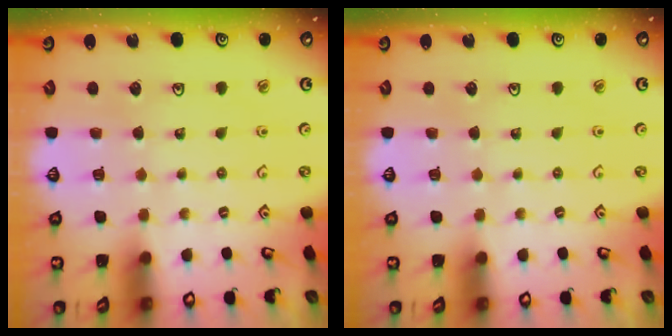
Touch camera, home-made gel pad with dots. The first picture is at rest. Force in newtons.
{"total": 0.0}